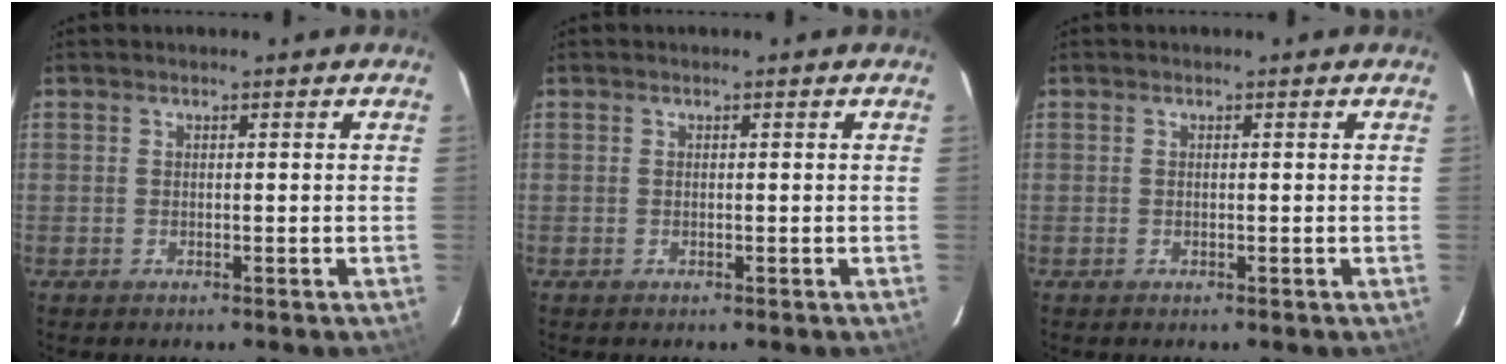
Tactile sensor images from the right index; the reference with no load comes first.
{"total": 0.0}
{"total": 0.0}